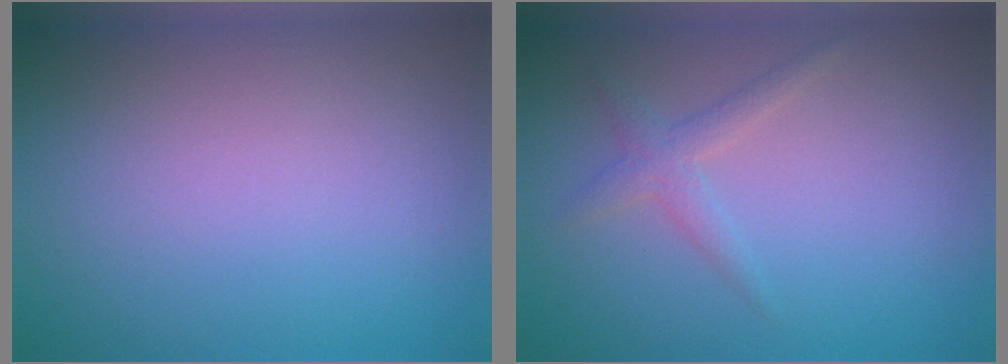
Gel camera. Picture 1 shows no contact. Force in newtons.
{"total": 1.7, "press": 1.7, "slide": 0.1}